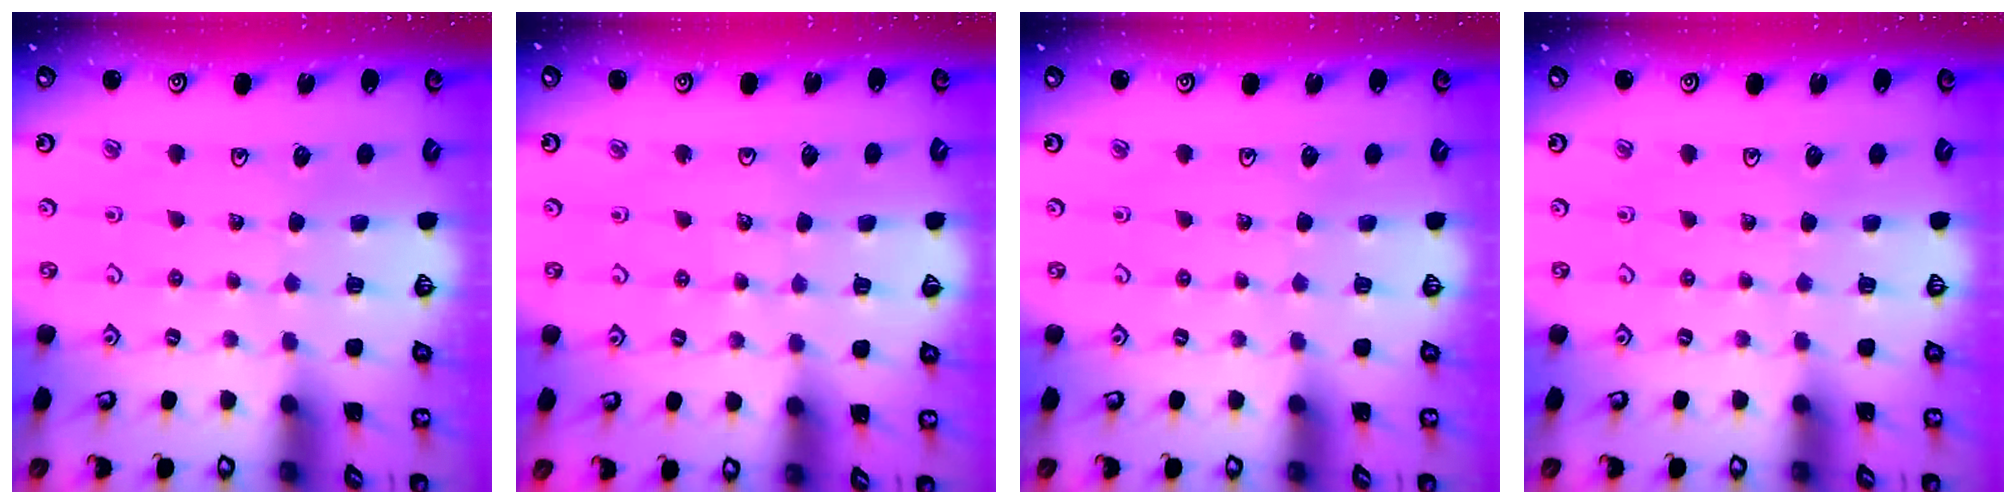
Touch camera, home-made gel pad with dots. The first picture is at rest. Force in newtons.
{"total": 2.6, "press": 2.6, "slide": 0.2}
{"total": 0.0}
{"total": 0.0}